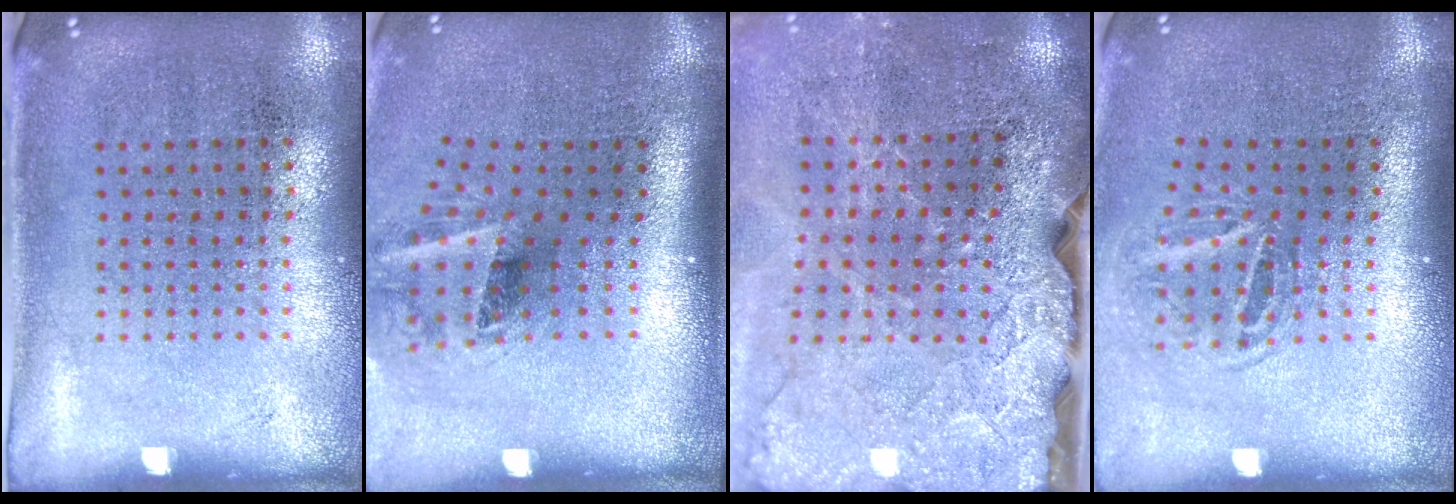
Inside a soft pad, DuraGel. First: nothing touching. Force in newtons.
{"total": 1.9, "press": 1.2, "slide": 1.5}
{"total": 4.0, "press": 3.3, "slide": 2.3}
{"total": 1.7, "press": 1.1, "slide": 1.3}